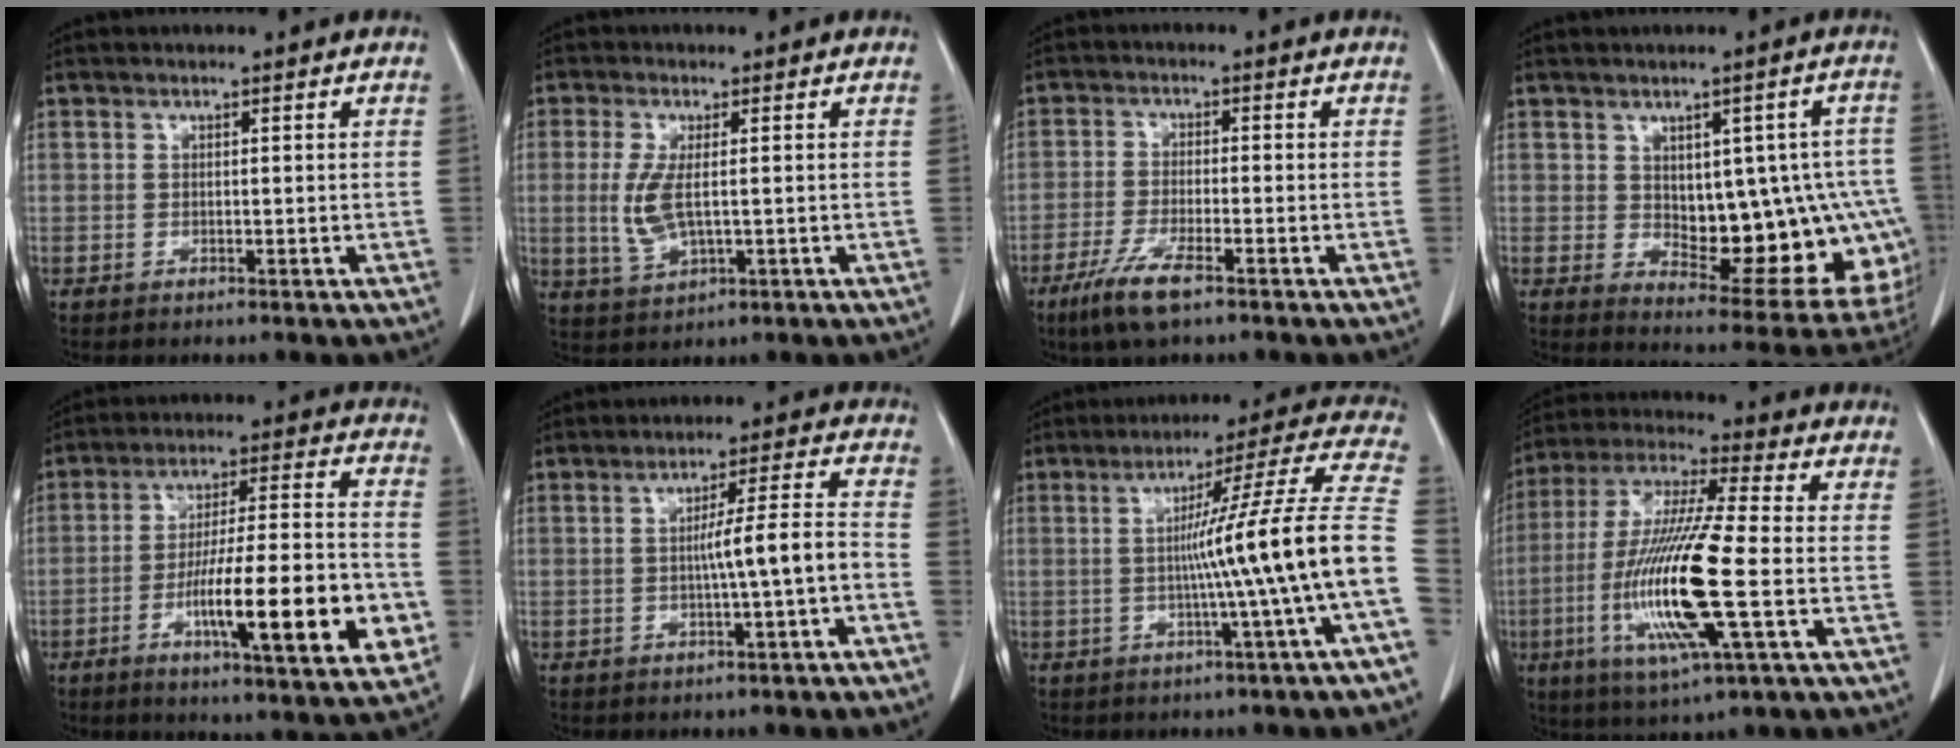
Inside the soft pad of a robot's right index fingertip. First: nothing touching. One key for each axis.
{"total": 5.6, "fx": -0.1, "fy": 1.8, "fz": 5.3, "tx": -0.125, "ty": -0.011, "tz": 0.004}
{"total": 6.7, "fx": -4.3, "fy": 0.9, "fz": 5.1, "tx": -0.111, "ty": -0.015, "tz": -0.078}
{"total": 17.6, "fx": -0.9, "fy": 8.3, "fz": 15.5, "tx": -0.142, "ty": 0.018, "tz": 0.016}
{"total": 18.7, "fx": -5.8, "fy": 2.2, "fz": 17.6, "tx": -0.259, "ty": -0.001, "tz": -0.085}
{"total": 6.3, "fx": -1.7, "fy": -0.5, "fz": 6.0, "tx": -0.092, "ty": 0.014, "tz": -0.023}
{"total": 15.5, "fx": -2.7, "fy": -3.0, "fz": 15.0, "tx": -0.199, "ty": 0.011, "tz": -0.044}
{"total": 17.8, "fx": -3.7, "fy": 1.1, "fz": 17.3, "tx": -0.361, "ty": -0.015, "tz": -0.072}